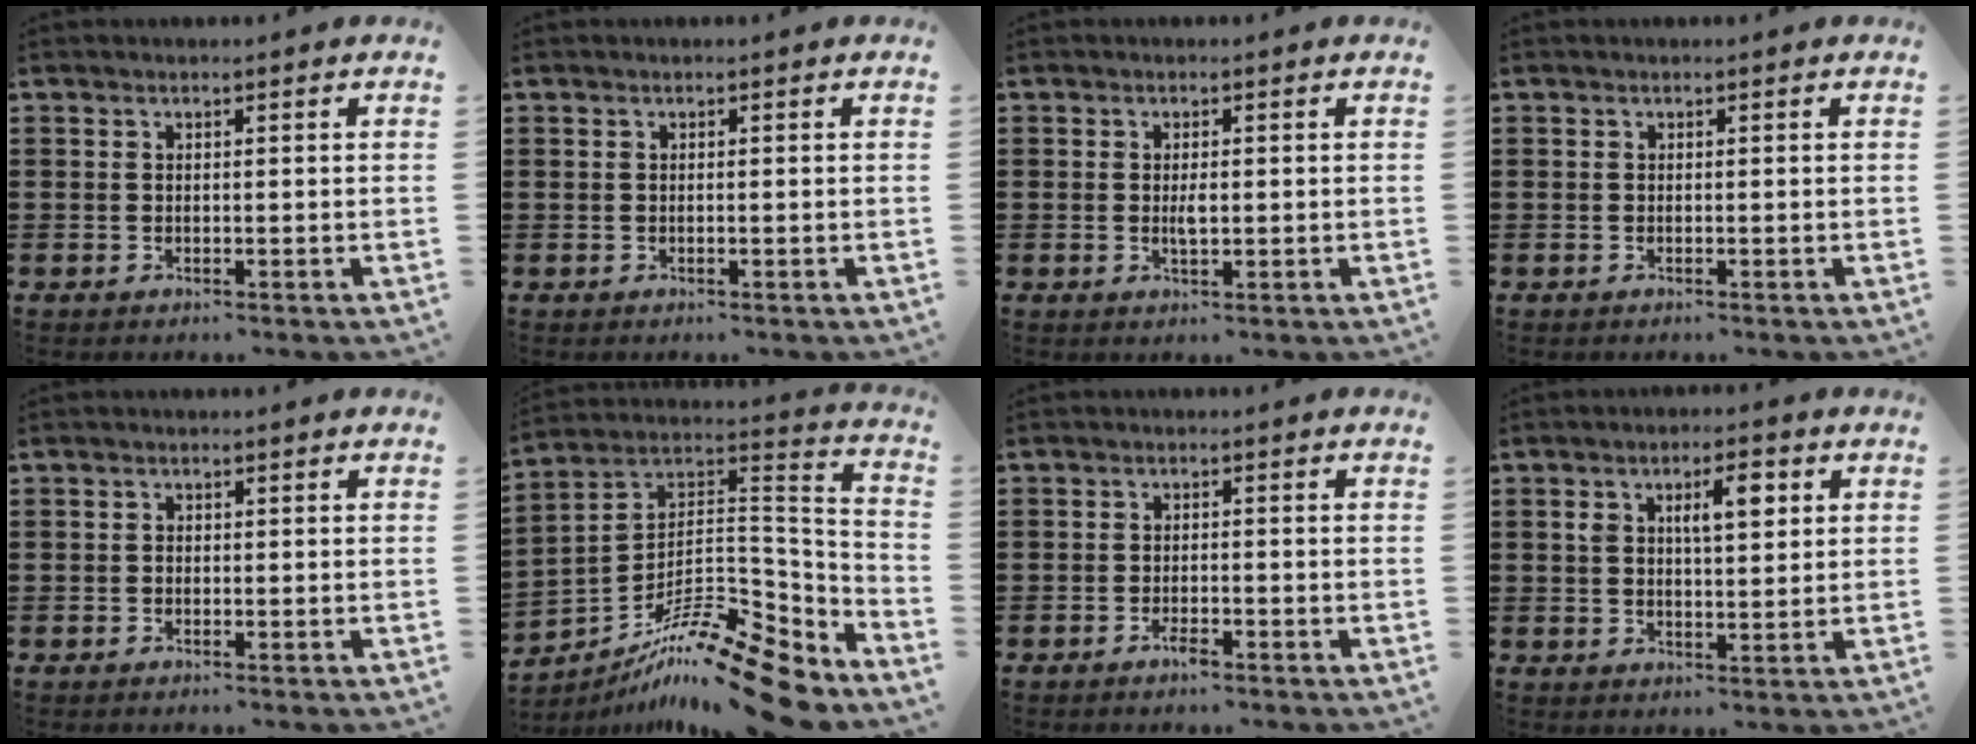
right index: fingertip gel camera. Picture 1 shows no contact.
{"total": 0.0}
{"total": 2.2, "force": [-0.1, 0.7, 2.1], "torque": [-0.040, -0.001, -0.002]}
{"total": 0.0}
{"total": 0.5, "force": [-0.2, 0.4, 0.3], "torque": [-0.007, 0.001, -0.004]}
{"total": 15.7, "force": [-12.0, 3.1, 9.5], "torque": [-0.158, 0.037, -0.219]}
{"total": 1.7, "force": [-1.2, 0.4, 1.2], "torque": [-0.023, -0.003, -0.020]}
{"total": 5.8, "force": [1.9, 2.2, 5.1], "torque": [-0.083, -0.001, 0.024]}